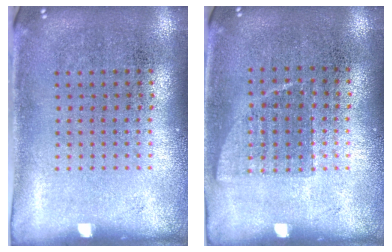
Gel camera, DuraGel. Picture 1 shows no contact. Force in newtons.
{"total": 0.8, "press": 0.7, "slide": 0.4}